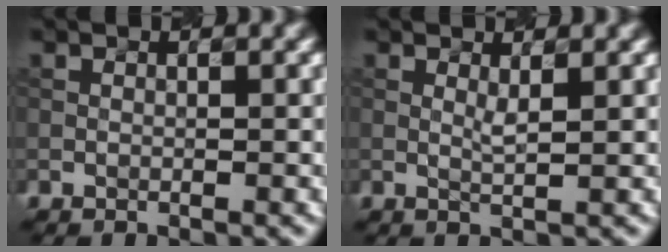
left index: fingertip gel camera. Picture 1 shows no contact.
{"total": 0.8, "force": [0.3, -0.1, 0.7], "torque": [-0.018, 0.001, 0.013]}